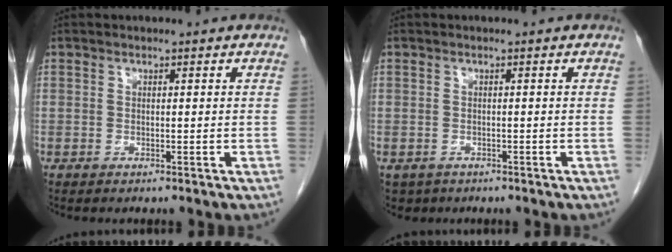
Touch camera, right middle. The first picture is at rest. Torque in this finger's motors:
{"motor_torque": [0.01, 0.00, 0.01, 0.00]}